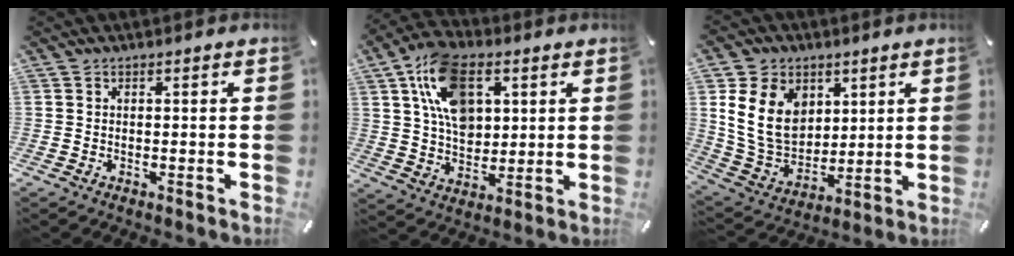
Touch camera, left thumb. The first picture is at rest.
{"total": 14.6, "force": [5.4, 9.6, 9.5], "torque": [-0.185, -0.004, 0.097]}
{"total": 14.5, "force": [4.3, 11.7, 7.5], "torque": [-0.166, -0.011, 0.083]}